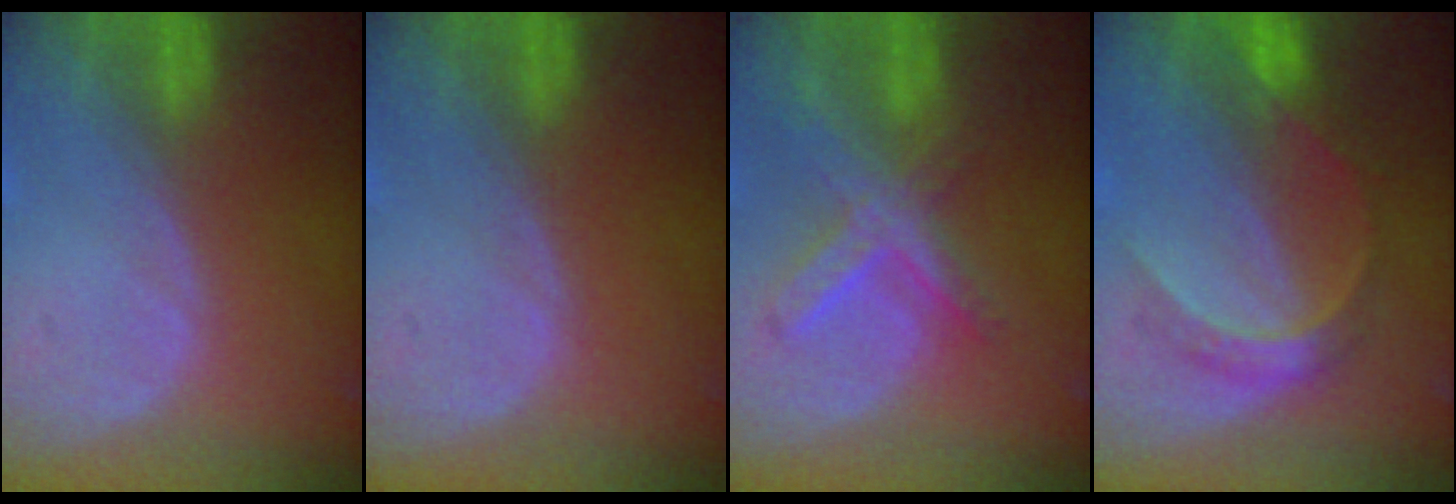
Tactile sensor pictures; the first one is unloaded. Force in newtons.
{"total": 0.0}
{"total": 7.0, "press": 6.2, "slide": 3.3}
{"total": 6.7, "press": 5.8, "slide": 3.4}